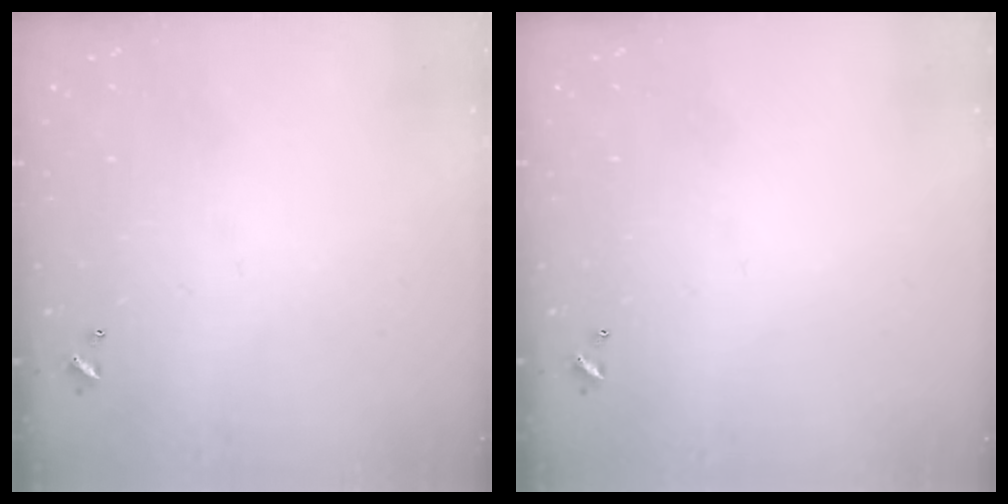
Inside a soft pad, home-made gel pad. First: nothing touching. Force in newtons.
{"total": 0.0}